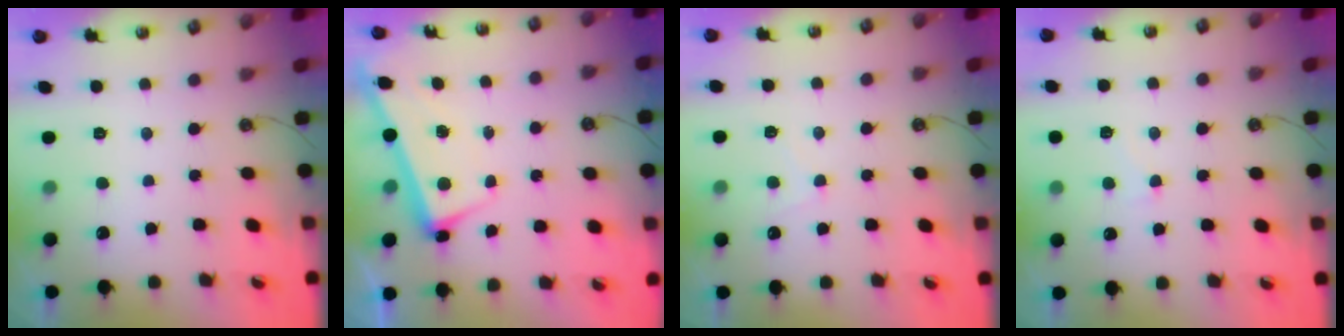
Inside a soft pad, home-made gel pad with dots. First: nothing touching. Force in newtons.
{"total": 2.6, "press": 2.5, "slide": 0.6}
{"total": 2.9, "press": 2.9, "slide": 0.4}
{"total": 3.4, "press": 3.3, "slide": 0.8}